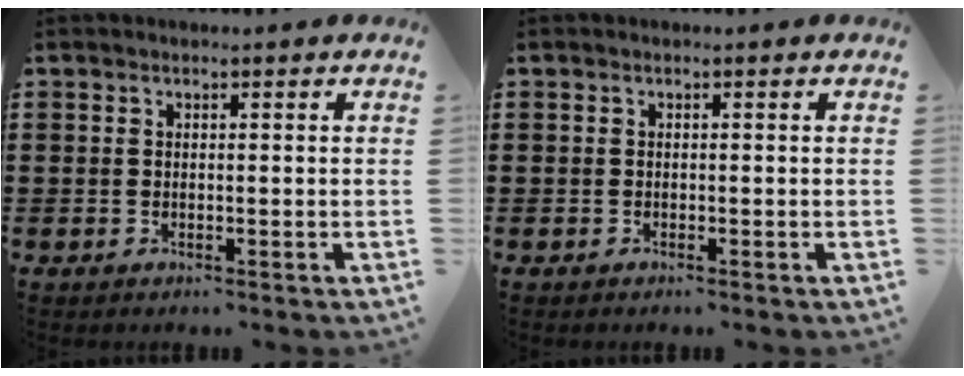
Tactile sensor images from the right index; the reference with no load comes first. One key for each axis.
{"total": 0.0}